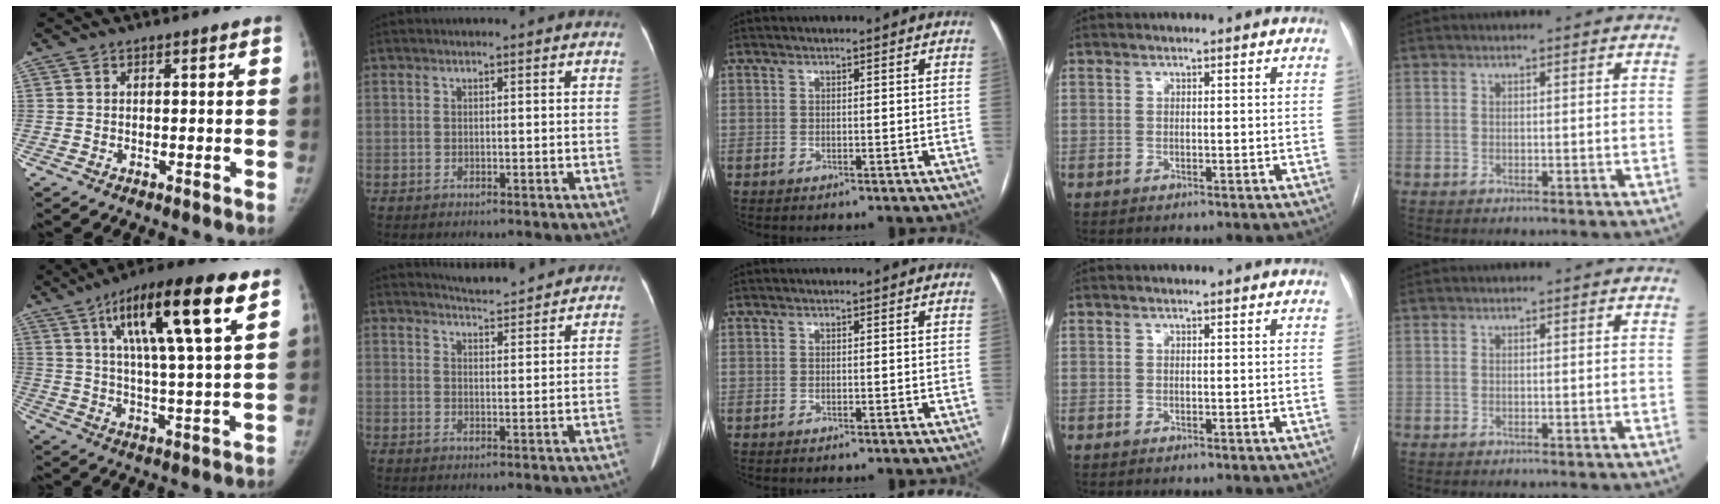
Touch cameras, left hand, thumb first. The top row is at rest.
{"thumb": {"total": 19.1, "force": [8.8, 3.5, 16.5], "torque": [-0.260, -0.016, 0.140]}, "index": {"total": 7.4, "force": [7.2, 0.6, 1.4], "torque": [-0.029, 0.010, 0.094]}}